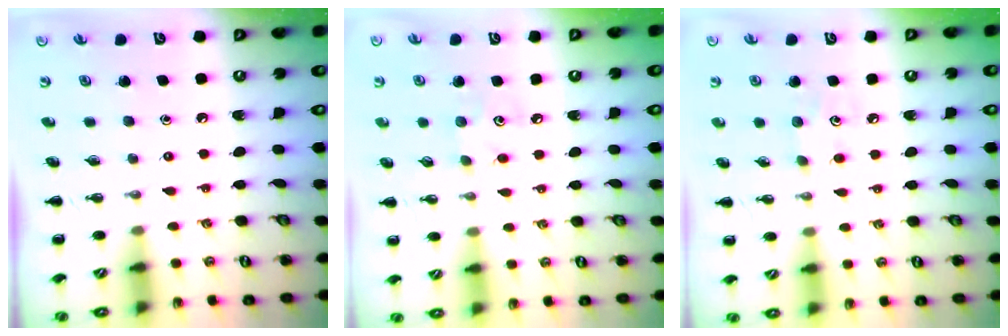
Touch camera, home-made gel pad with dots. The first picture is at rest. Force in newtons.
{"total": 4.2, "press": 4.1, "slide": 0.9}
{"total": 4.3, "press": 4.1, "slide": 1.1}